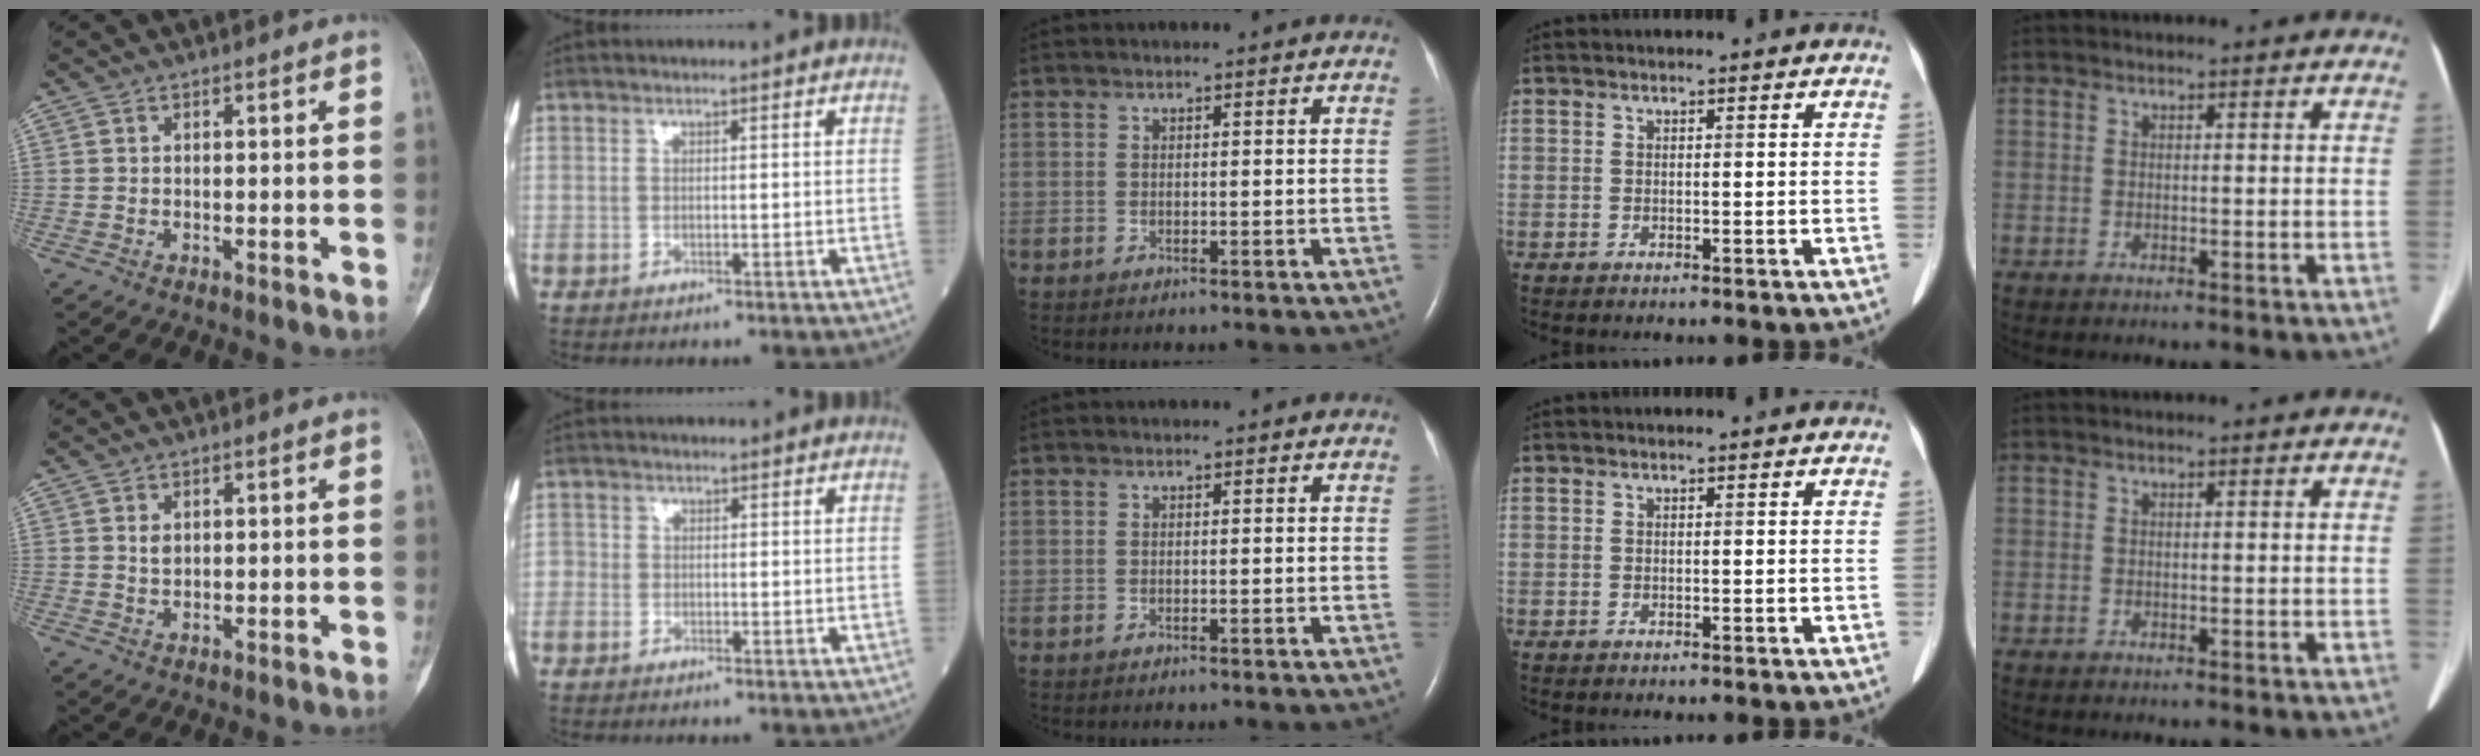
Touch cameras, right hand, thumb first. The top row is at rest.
{"thumb": {"total": 1.6, "force": [0.6, 1.0, 1.1], "torque": [-0.011, -0.003, 0.013]}, "index": {"total": 1.5, "force": [-0.8, 1.2, 0.4], "torque": [-0.004, 0.004, -0.019]}}